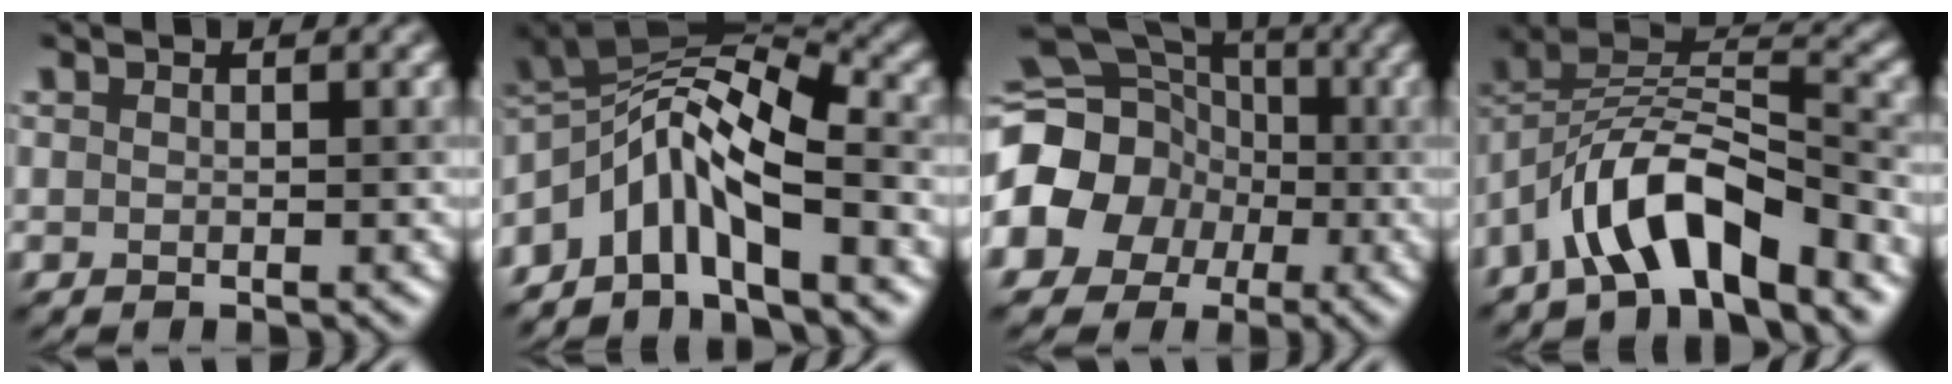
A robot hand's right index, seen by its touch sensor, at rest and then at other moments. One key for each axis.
{"total": 9.5, "fx": -3.1, "fy": 3.6, "fz": 8.2, "tx": -0.135, "ty": 0.026, "tz": -0.071}
{"total": 13.2, "fx": -2.6, "fy": 11.8, "fz": 5.2, "tx": -0.110, "ty": 0.001, "tz": -0.071}
{"total": 7.9, "fx": -4.7, "fy": 3.3, "fz": 5.5, "tx": -0.076, "ty": 0.014, "tz": -0.086}